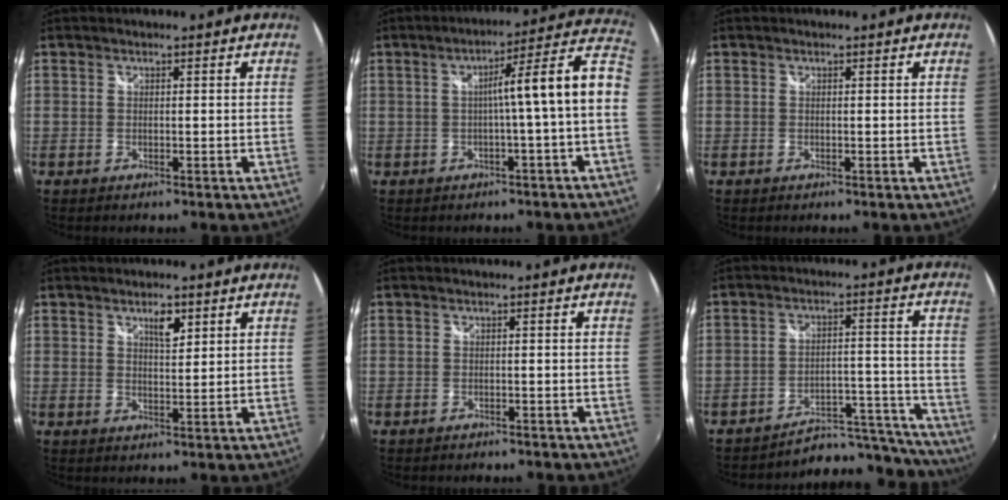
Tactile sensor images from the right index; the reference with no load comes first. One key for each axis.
{"total": 10.4, "fx": -1.2, "fy": -1.1, "fz": 10.3, "tx": -0.121, "ty": 0.031, "tz": -0.008}
{"total": 0.0}
{"total": 3.3, "fx": 2.0, "fy": 1.0, "fz": 2.4, "tx": -0.037, "ty": 0.003, "tz": 0.033}
{"total": 1.8, "fx": -1.7, "fy": 0.4, "fz": 0.5, "tx": -0.015, "ty": -0.011, "tz": -0.023}
{"total": 15.1, "fx": -14.7, "fy": 3.4, "fz": 1.2, "tx": -0.008, "ty": 0.057, "tz": -0.197}